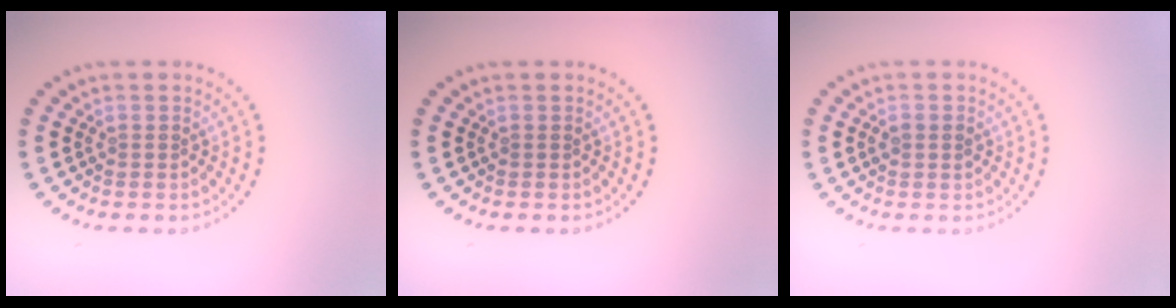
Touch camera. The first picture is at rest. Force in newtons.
{"total": 0.0}
{"total": 0.9, "press": 0.9, "slide": 0.1}